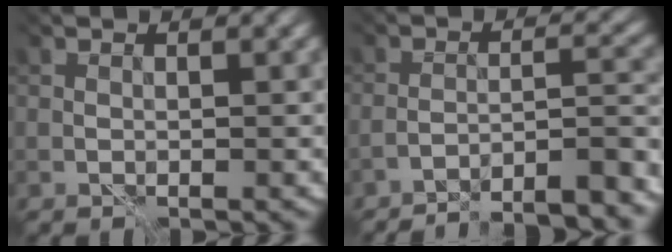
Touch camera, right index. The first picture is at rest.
{"total": 7.7, "force": [-7.0, 0.5, 3.1], "torque": [-0.027, 0.016, -0.100]}